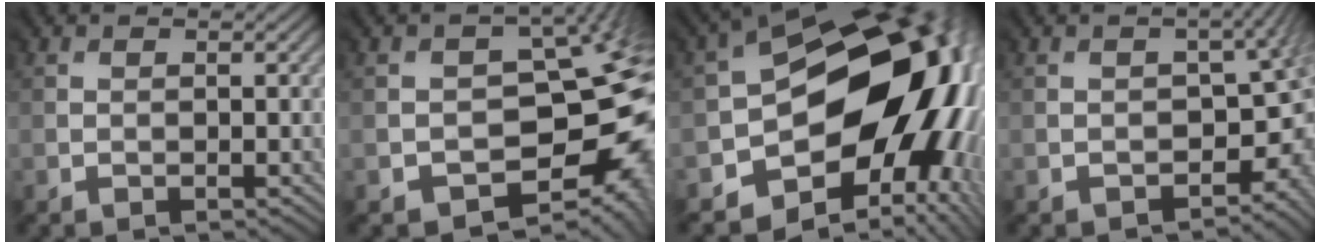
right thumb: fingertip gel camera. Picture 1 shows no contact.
{"total": 11.4, "force": [-4.0, 7.9, 7.2], "torque": [-0.058, -0.019, -0.049]}
{"total": 17.3, "force": [-3.0, 12.2, 11.9], "torque": [-0.151, -0.028, -0.036]}
{"total": 6.3, "force": [-3.1, 4.2, 3.6], "torque": [-0.027, -0.023, -0.023]}